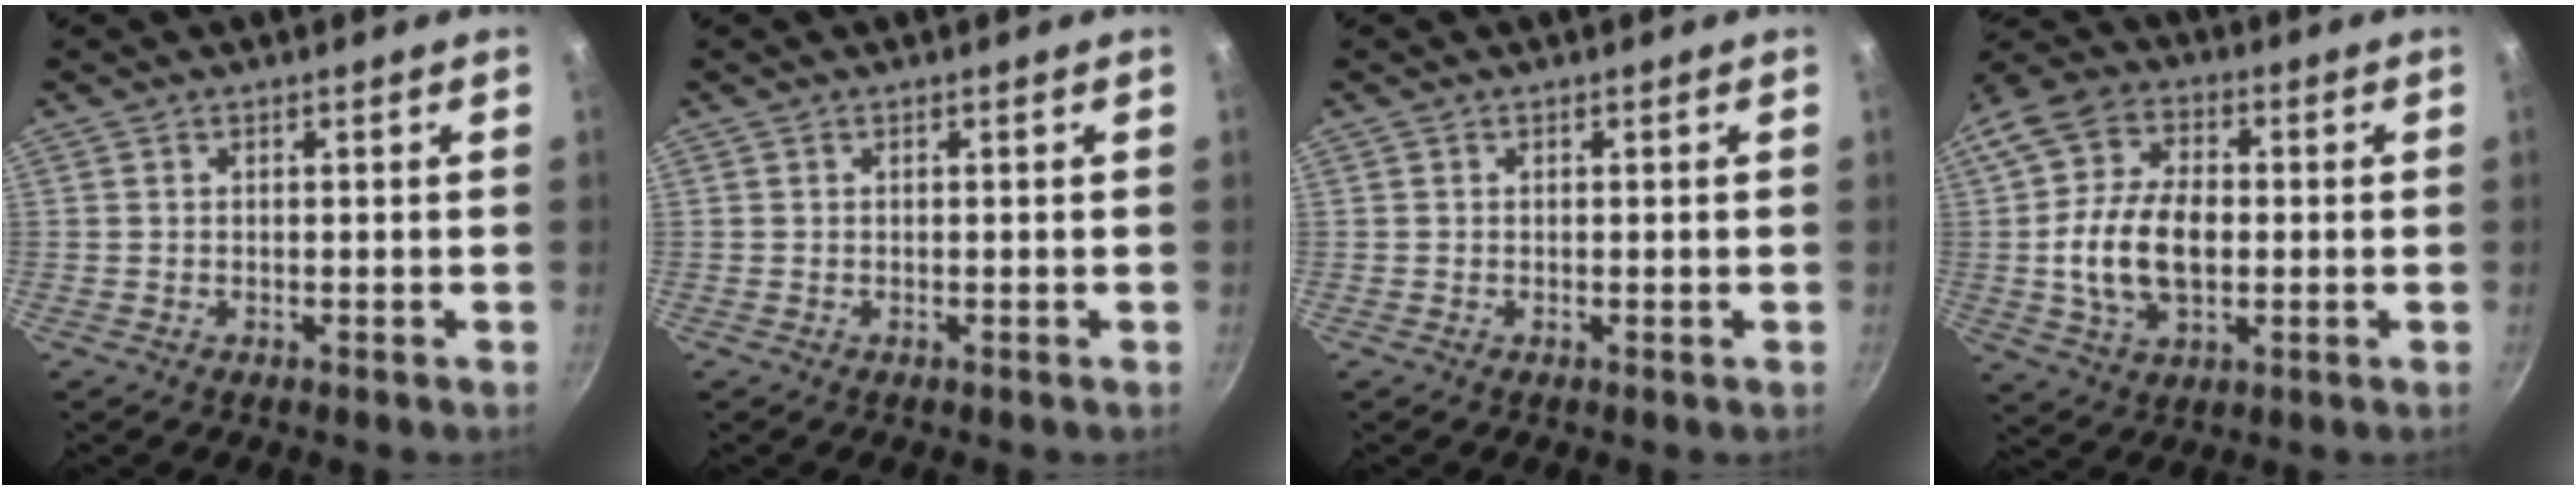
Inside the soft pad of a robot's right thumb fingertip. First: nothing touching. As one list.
[{"total": 0.0}, {"total": 0.0}, {"total": 16.4, "force": [-0.4, 10.9, 12.2], "torque": [-0.221, 0.018, -0.014]}]